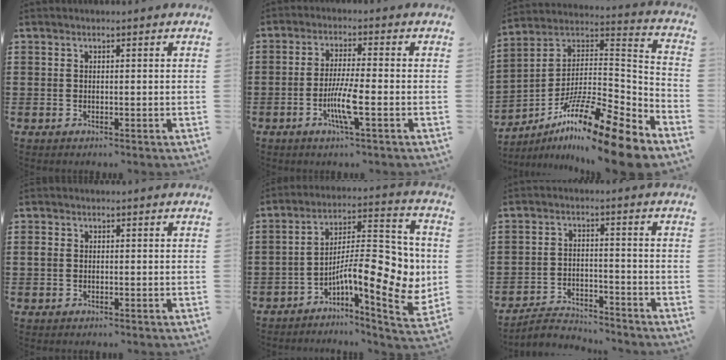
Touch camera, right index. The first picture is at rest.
{"total": 6.6, "force": [-2.2, 0.6, 6.2], "torque": [-0.122, -0.015, -0.043]}
{"total": 15.9, "force": [-11.8, 1.7, 10.6], "torque": [-0.174, 0.034, -0.212]}
{"total": 1.1, "force": [0.0, 0.9, 0.6], "torque": [-0.013, 0.007, -0.002]}
{"total": 13.5, "force": [-2.4, 4.8, 12.4], "torque": [-0.186, -0.018, -0.042]}
{"total": 3.6, "force": [-3.5, 0.6, 0.4], "torque": [-0.013, 0.008, -0.074]}